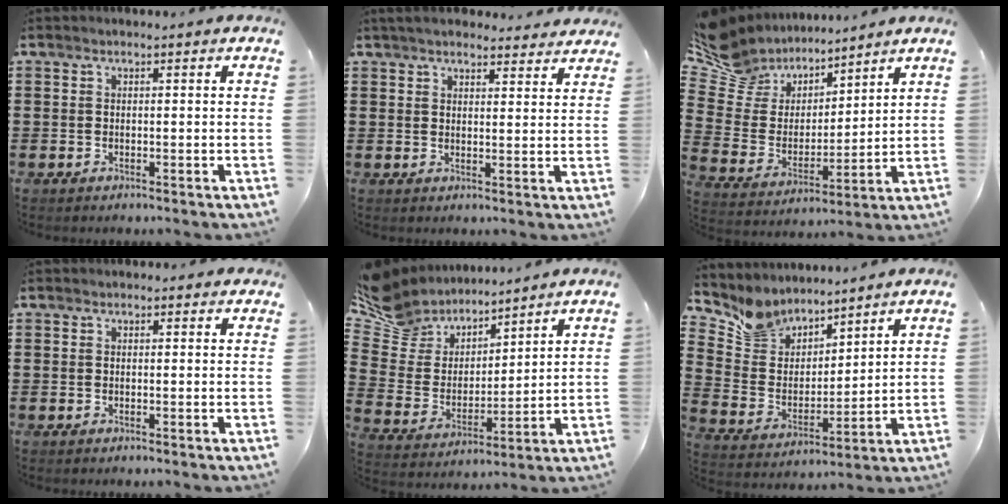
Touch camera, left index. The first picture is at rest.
{"total": 4.0, "force": [3.8, 0.7, 1.1], "torque": [-0.032, -0.007, 0.071]}
{"total": 9.2, "force": [8.0, 4.6, 0.3], "torque": [-0.069, -0.059, 0.153]}
{"total": 0.6, "force": [0.5, 0.4, 0.2], "torque": [0.003, 0.001, 0.007]}
{"total": 8.8, "force": [7.9, 4.0, 0.0], "torque": [-0.062, -0.062, 0.149]}
{"total": 7.0, "force": [6.2, 3.3, -0.2], "torque": [-0.044, -0.045, 0.114]}